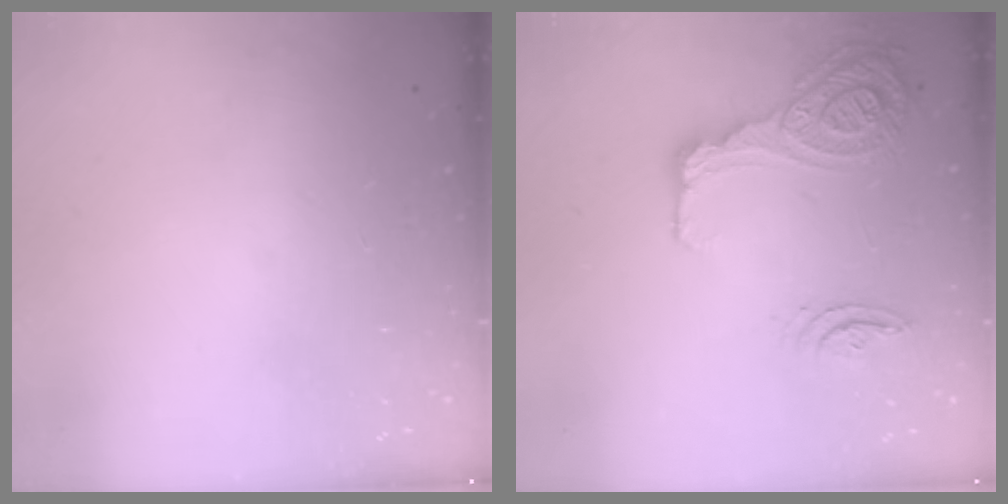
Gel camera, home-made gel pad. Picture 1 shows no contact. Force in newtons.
{"total": 18.9, "press": 18.6, "slide": 3.2}